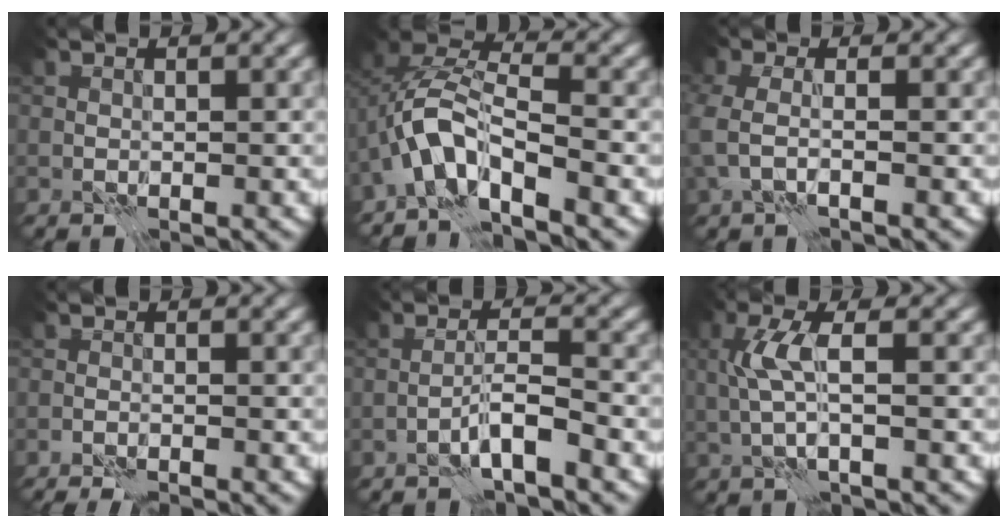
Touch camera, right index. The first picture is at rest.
{"total": 5.6, "force": [-3.1, 1.8, 4.3], "torque": [-0.076, 0.013, -0.073]}
{"total": 1.9, "force": [-0.6, 0.6, 1.8], "torque": [-0.051, -0.003, -0.020]}
{"total": 1.2, "force": [-1.0, -0.7, 0.3], "torque": [-0.006, 0.004, -0.019]}
{"total": 2.6, "force": [-1.7, -0.2, 1.9], "torque": [-0.033, 0.016, -0.039]}
{"total": 3.0, "force": [0.6, 0.4, 2.9], "torque": [-0.064, 0.007, 0.011]}